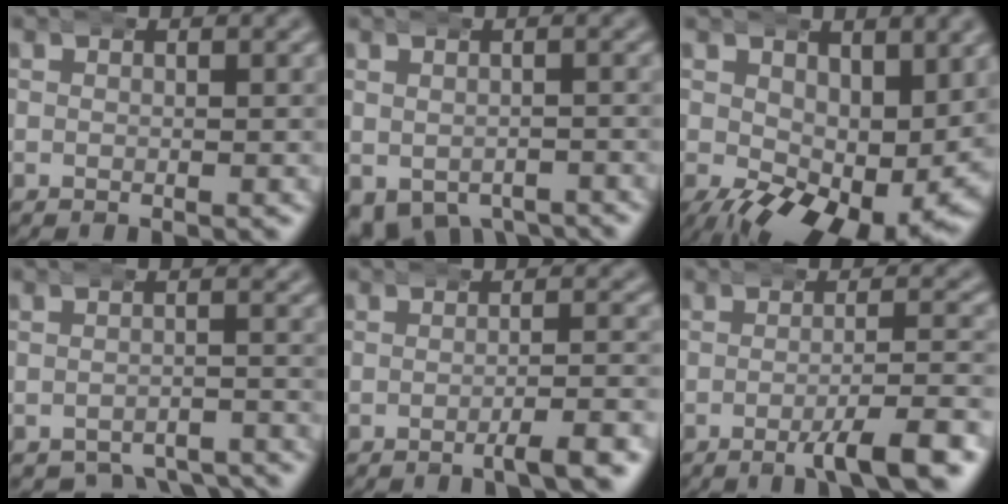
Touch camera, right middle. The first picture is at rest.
{"total": 5.9, "force": [-4.5, 2.9, 2.3], "torque": [-0.033, -0.024, -0.056]}
{"total": 10.0, "force": [-3.1, 5.2, 7.9], "torque": [-0.124, -0.066, -0.013]}
{"total": 6.7, "force": [-6.2, 2.0, 1.5], "torque": [-0.001, -0.015, -0.096]}
{"total": 2.6, "force": [-1.8, 0.0, 1.9], "torque": [-0.027, 0.003, -0.031]}
{"total": 4.6, "force": [-2.7, 0.4, 3.7], "torque": [-0.056, -0.004, -0.044]}